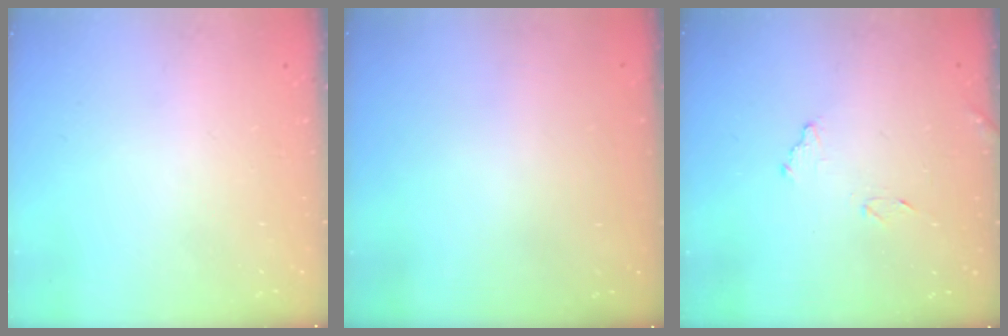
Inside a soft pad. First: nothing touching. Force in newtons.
{"total": 2.9, "press": 2.9, "slide": 0.1}
{"total": 8.8, "press": 8.8, "slide": 0.4}